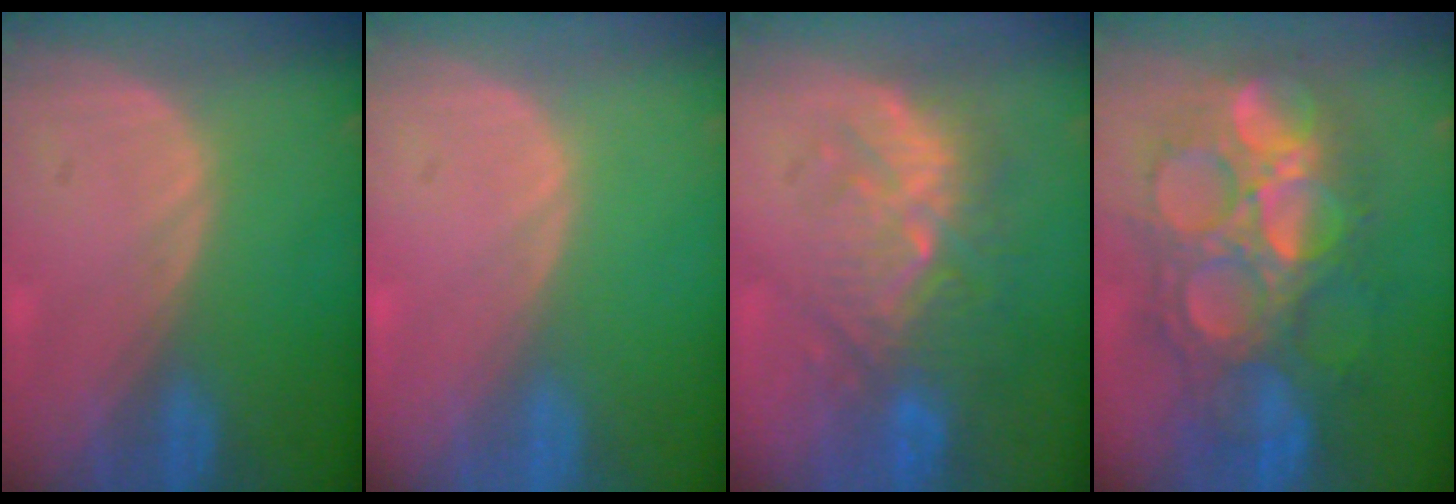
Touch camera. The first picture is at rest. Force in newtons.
{"total": 0.0}
{"total": 9.4, "press": 9.1, "slide": 2.6}
{"total": 13.0, "press": 13.0, "slide": 1.5}